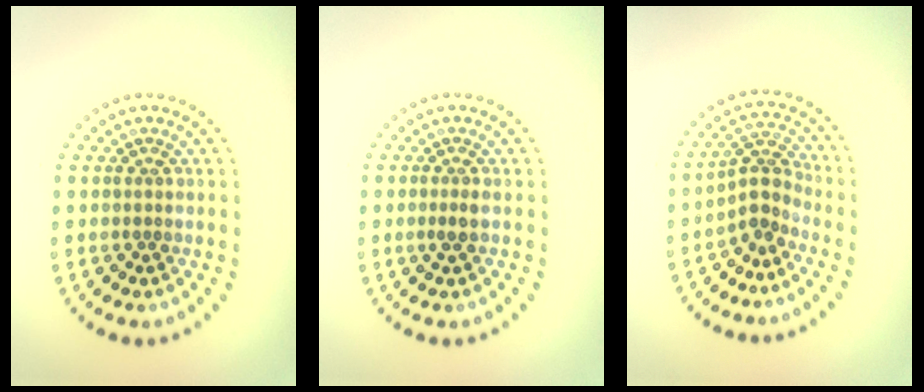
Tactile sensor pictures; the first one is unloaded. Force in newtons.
{"total": 0.9, "press": 0.8, "slide": 0.4}
{"total": 2.9, "press": 2.1, "slide": 2.0}